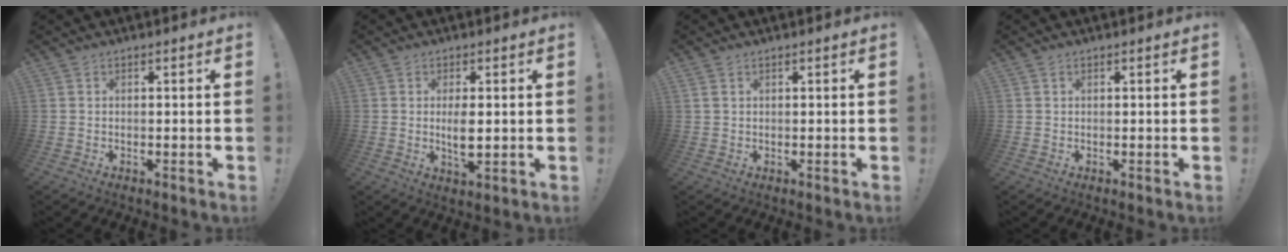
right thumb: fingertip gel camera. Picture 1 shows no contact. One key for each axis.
{"total": 4.8, "fx": 0.3, "fy": 2.3, "fz": 4.2, "tx": -0.074, "ty": -0.008, "tz": -0.002}
{"total": 1.4, "fx": 0.8, "fy": 0.7, "fz": 0.9, "tx": -0.015, "ty": 0.000, "tz": 0.016}
{"total": 0.0}